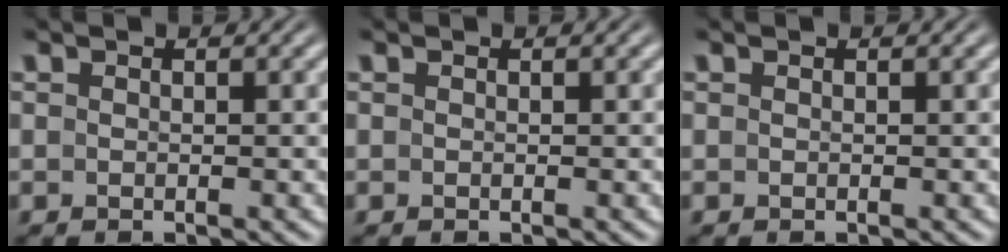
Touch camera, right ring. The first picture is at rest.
{"total": 0.0}
{"total": 0.0}